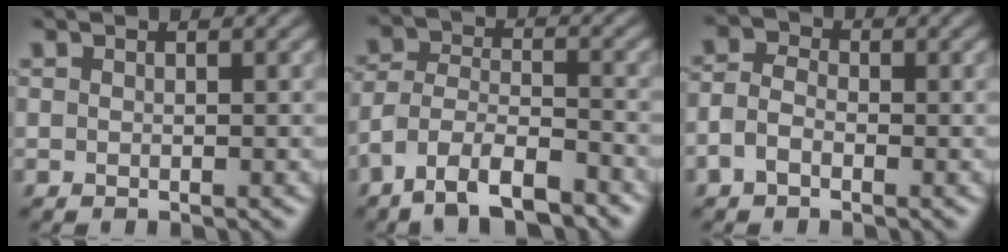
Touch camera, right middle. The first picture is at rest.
{"total": 7.1, "force": [-5.2, 2.8, 3.9], "torque": [-0.069, 0.004, -0.102]}
{"total": 2.6, "force": [-1.0, 1.8, 1.6], "torque": [-0.035, 0.001, -0.025]}